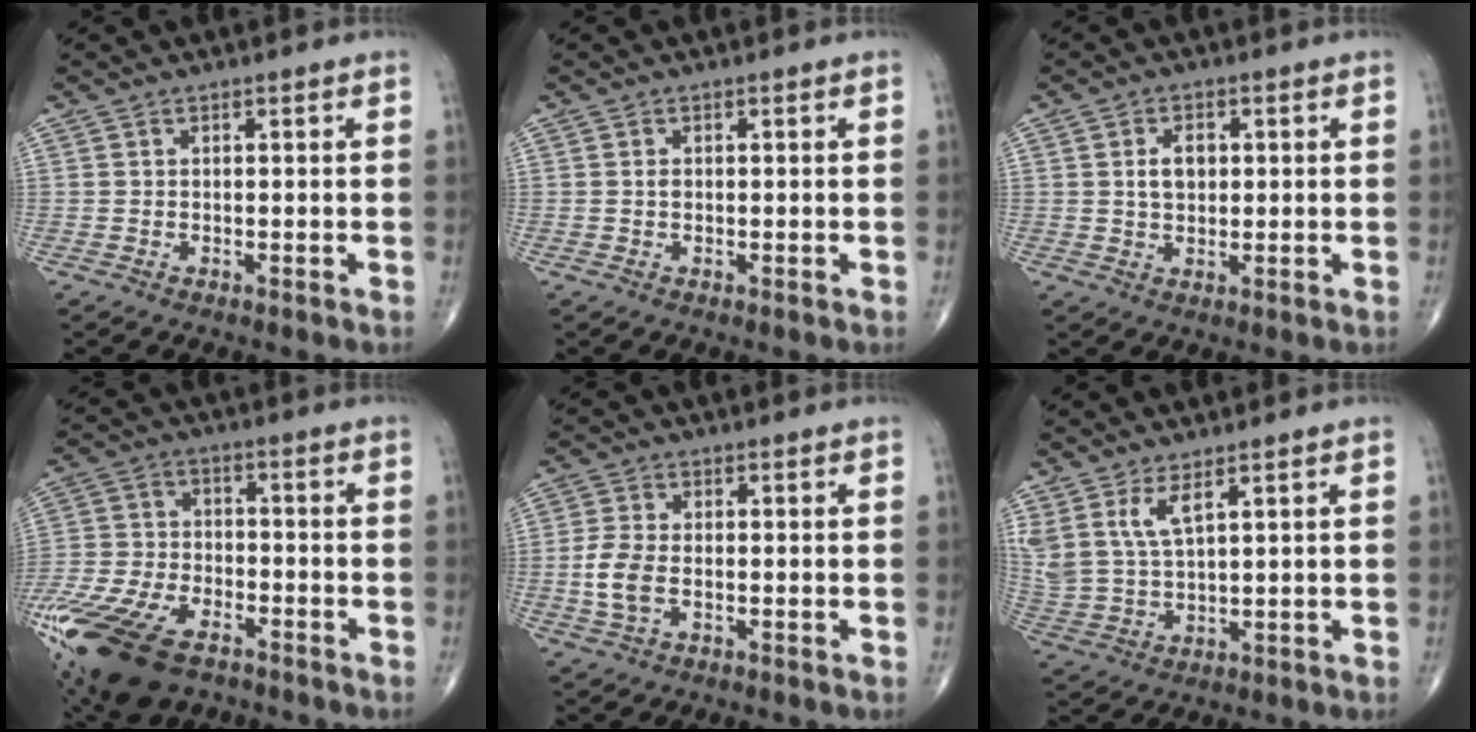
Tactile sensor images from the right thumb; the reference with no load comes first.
{"total": 0.7, "force": [0.0, 0.5, 0.5], "torque": [-0.006, 0.001, 0.000]}
{"total": 4.3, "force": [0.8, 2.9, 3.1], "torque": [-0.044, -0.001, 0.013]}
{"total": 20.8, "force": [-12.3, 10.6, 13.1], "torque": [-0.321, 0.006, -0.228]}
{"total": 5.4, "force": [-1.1, 3.0, 4.4], "torque": [-0.101, 0.006, -0.022]}
{"total": 7.6, "force": [4.3, 2.8, 5.6], "torque": [-0.124, -0.019, 0.098]}